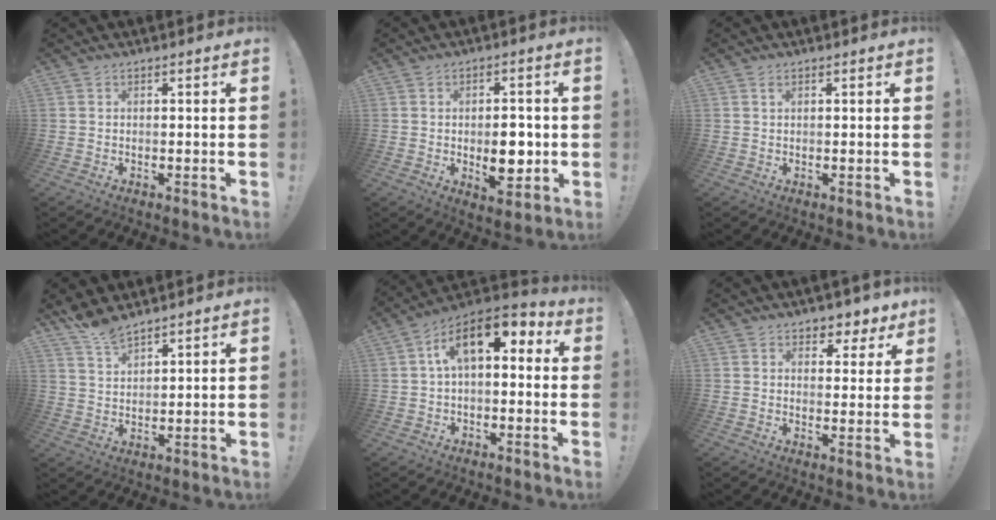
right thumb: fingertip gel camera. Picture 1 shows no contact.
{"total": 9.2, "force": [-1.3, 5.3, 7.5], "torque": [-0.102, 0.002, -0.020]}
{"total": 0.8, "force": [0.5, 0.4, 0.5], "torque": [-0.009, -0.001, 0.008]}
{"total": 6.0, "force": [5.5, 1.4, 2.1], "torque": [-0.045, -0.036, 0.103]}
{"total": 11.8, "force": [3.6, 5.9, 9.6], "torque": [-0.167, -0.003, 0.066]}
{"total": 5.4, "force": [4.1, 3.3, 0.8], "torque": [0.002, -0.037, 0.076]}